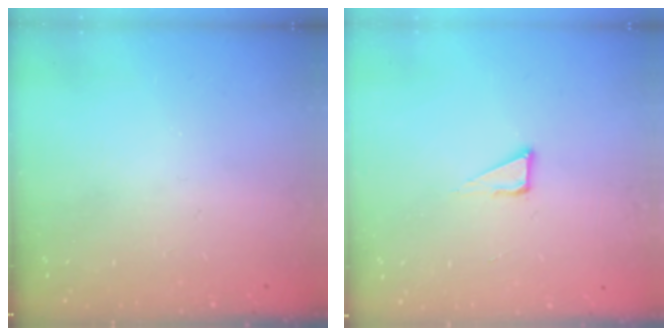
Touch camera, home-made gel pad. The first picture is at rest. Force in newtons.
{"total": 4.5, "press": 4.5, "slide": 0.3}